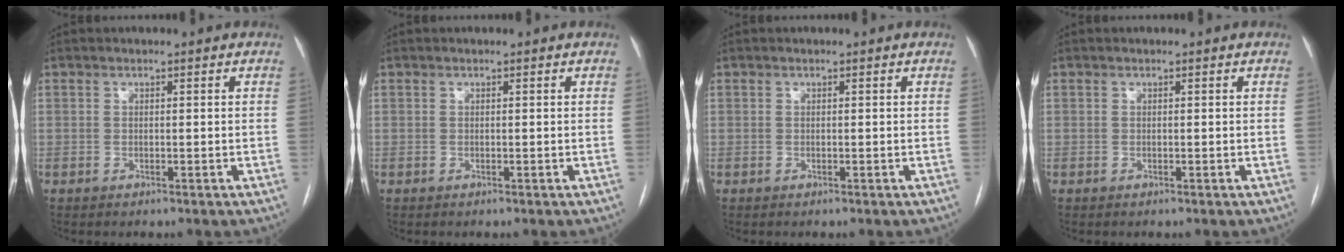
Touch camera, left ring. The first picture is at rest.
{"total": 0.0}
{"total": 0.0}
{"total": 0.0}